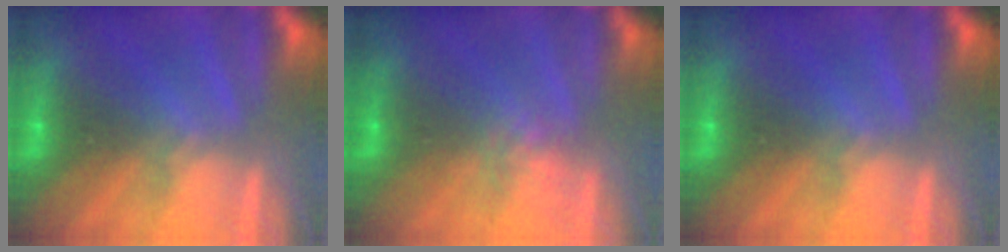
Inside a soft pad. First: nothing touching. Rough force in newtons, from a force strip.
{"total": 2.2}
{"total": 0.0}